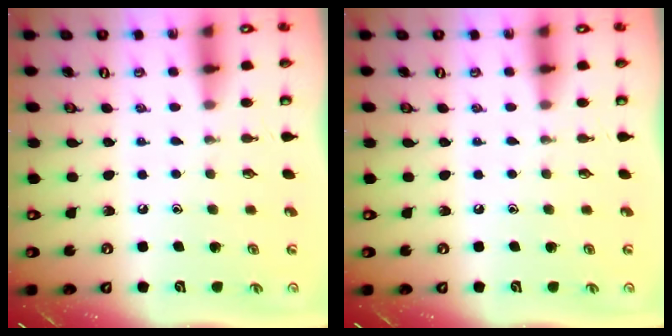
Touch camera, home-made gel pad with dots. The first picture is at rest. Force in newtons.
{"total": 0.0}